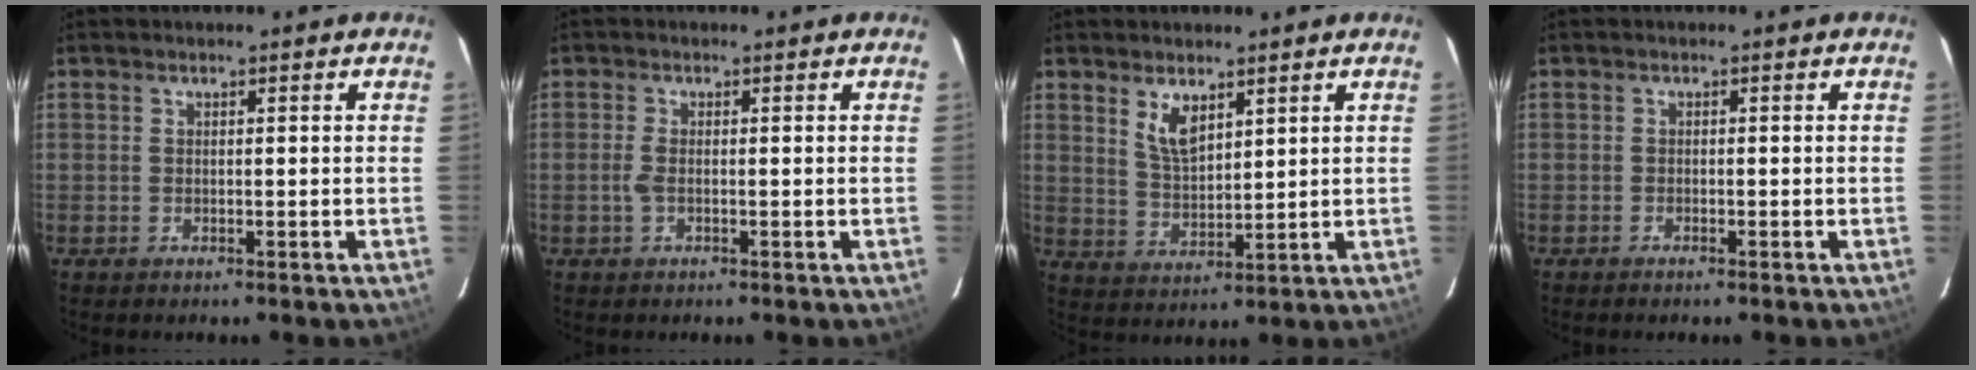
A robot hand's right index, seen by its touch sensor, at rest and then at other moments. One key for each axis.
{"total": 1.8, "fx": -0.4, "fy": 0.4, "fz": 1.7, "tx": -0.037, "ty": -0.002, "tz": -0.008}
{"total": 5.9, "fx": 3.5, "fy": 2.7, "fz": 4.0, "tx": -0.071, "ty": -0.003, "tz": 0.071}
{"total": 0.7, "fx": -0.6, "fy": 0.1, "fz": 0.3, "tx": -0.007, "ty": 0.000, "tz": -0.013}